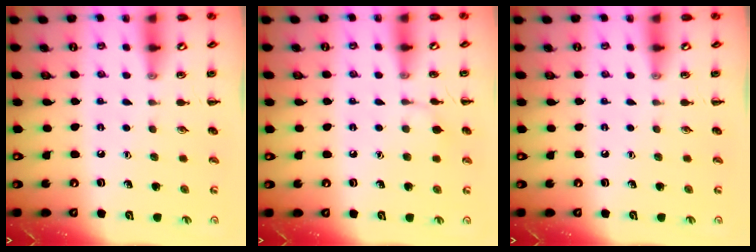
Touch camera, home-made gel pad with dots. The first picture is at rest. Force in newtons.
{"total": 5.4, "press": 5.1, "slide": 1.8}
{"total": 0.0}